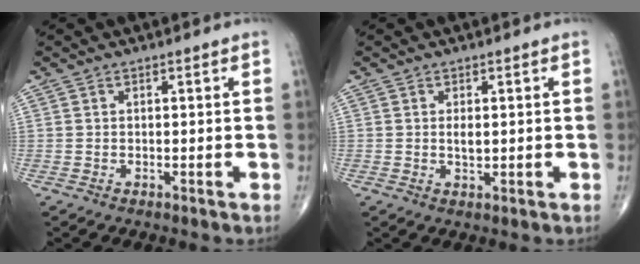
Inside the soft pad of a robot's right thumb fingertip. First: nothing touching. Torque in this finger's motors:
{"motor_torque": [2.16, 2.84, 1.33, -0.53, 0.44]}